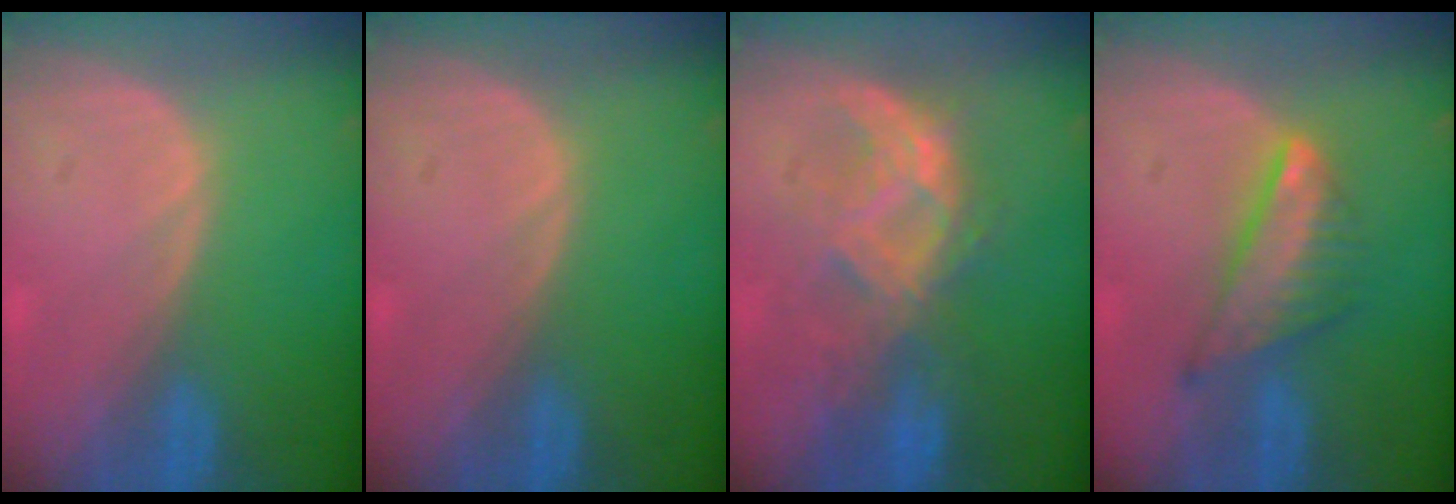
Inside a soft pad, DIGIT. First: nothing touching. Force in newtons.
{"total": 0.0}
{"total": 7.7, "press": 7.6, "slide": 0.7}
{"total": 7.5, "press": 6.4, "slide": 3.9}